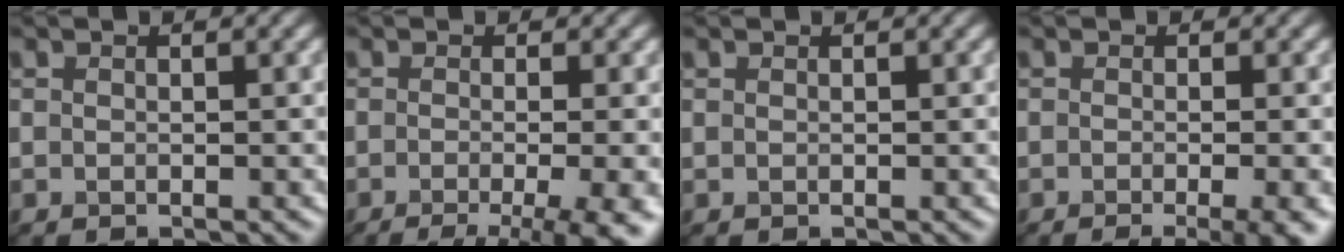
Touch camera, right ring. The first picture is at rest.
{"total": 8.7, "force": [-4.9, 2.0, 6.9], "torque": [-0.107, -0.005, -0.029]}
{"total": 0.0}
{"total": 5.5, "force": [-3.2, 1.2, 4.3], "torque": [-0.059, -0.006, -0.010]}